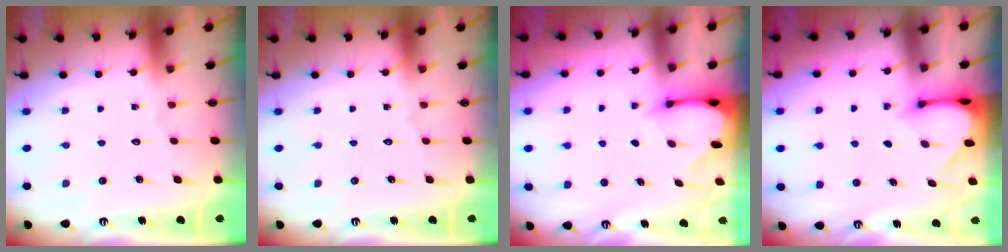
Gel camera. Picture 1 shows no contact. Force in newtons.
{"total": 0.0}
{"total": 2.6, "press": 2.6, "slide": 0.3}
{"total": 2.9, "press": 2.9, "slide": 0.3}